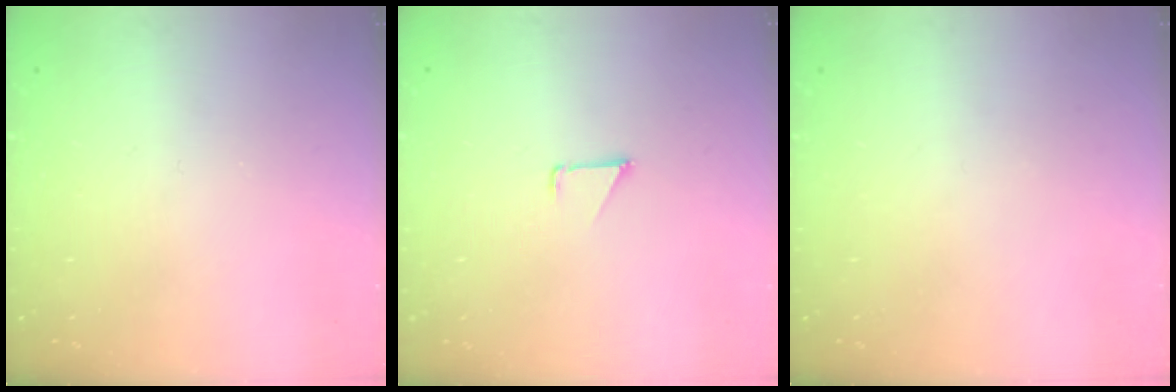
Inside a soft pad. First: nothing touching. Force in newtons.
{"total": 0.9, "press": 0.9, "slide": 0.1}
{"total": 0.0}